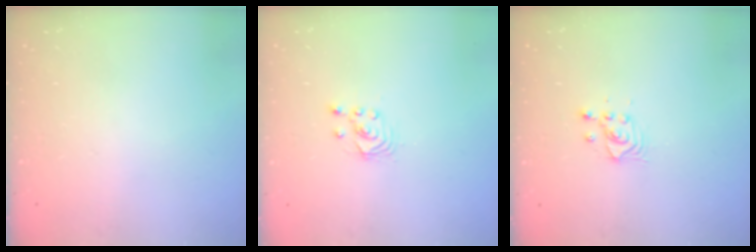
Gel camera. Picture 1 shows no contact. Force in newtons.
{"total": 1.7, "press": 1.7, "slide": 0.2}
{"total": 3.6, "press": 3.6, "slide": 0.3}